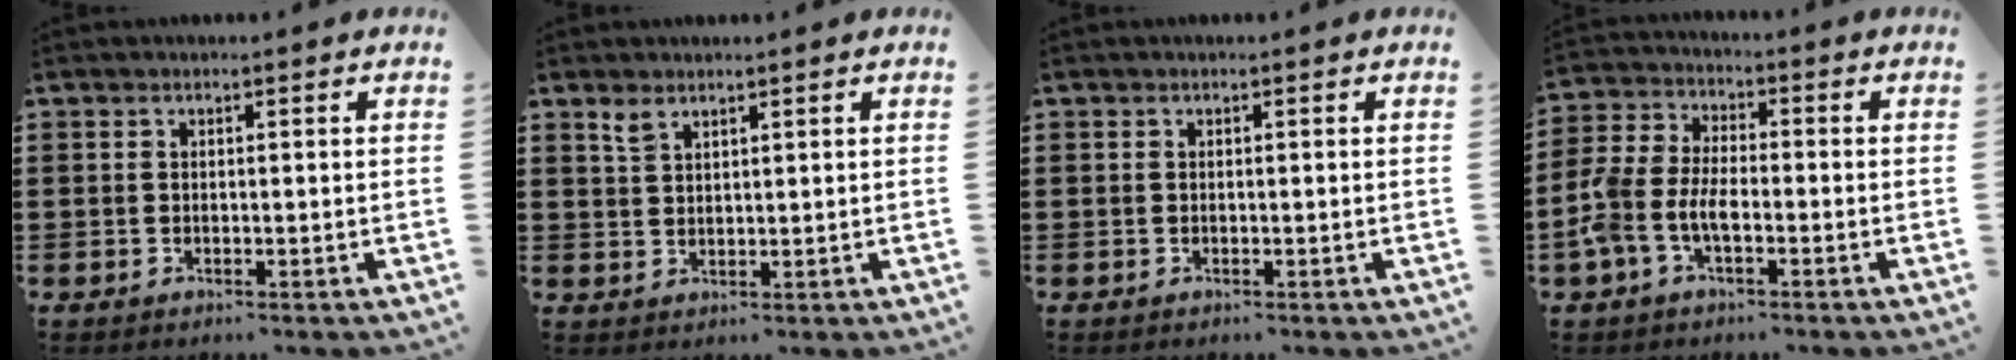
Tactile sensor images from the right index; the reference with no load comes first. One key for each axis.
{"total": 2.2, "fx": 1.8, "fy": 0.9, "fz": 0.9, "tx": -0.023, "ty": 0.001, "tz": 0.034}
{"total": 0.0}
{"total": 6.1, "fx": -2.7, "fy": 3.1, "fz": 4.6, "tx": -0.131, "ty": -0.004, "tz": -0.062}